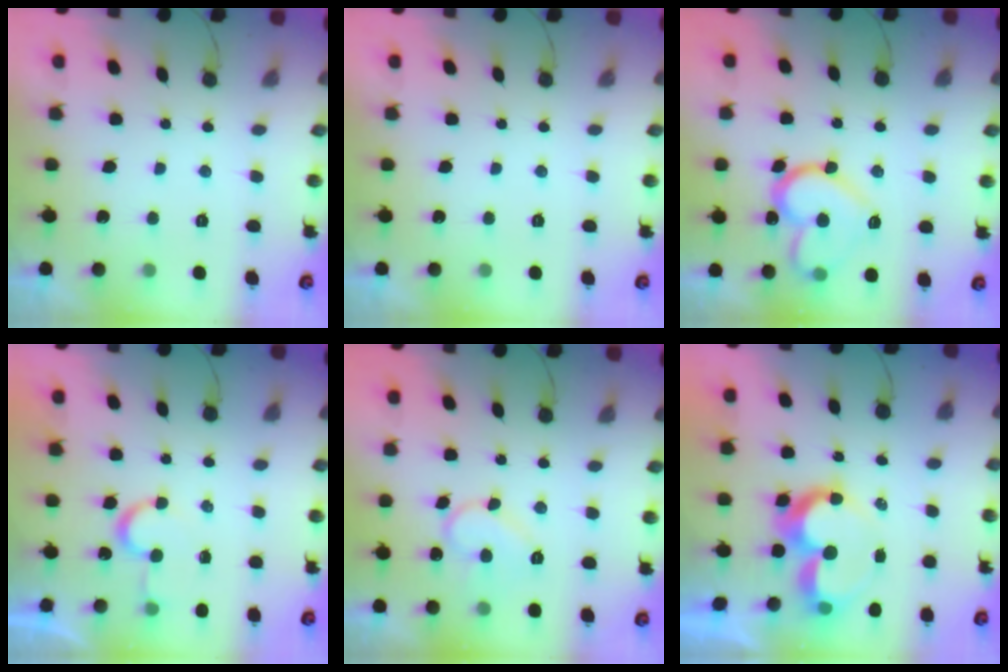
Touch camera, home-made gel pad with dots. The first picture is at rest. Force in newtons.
{"total": 0.0}
{"total": 15.5, "press": 15.4, "slide": 1.5}
{"total": 6.4, "press": 6.3, "slide": 0.6}
{"total": 10.5, "press": 10.5, "slide": 1.0}
{"total": 11.1, "press": 11.0, "slide": 1.0}